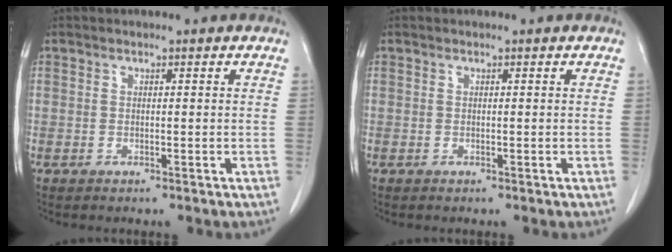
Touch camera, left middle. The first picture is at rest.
{"total": 0.0}